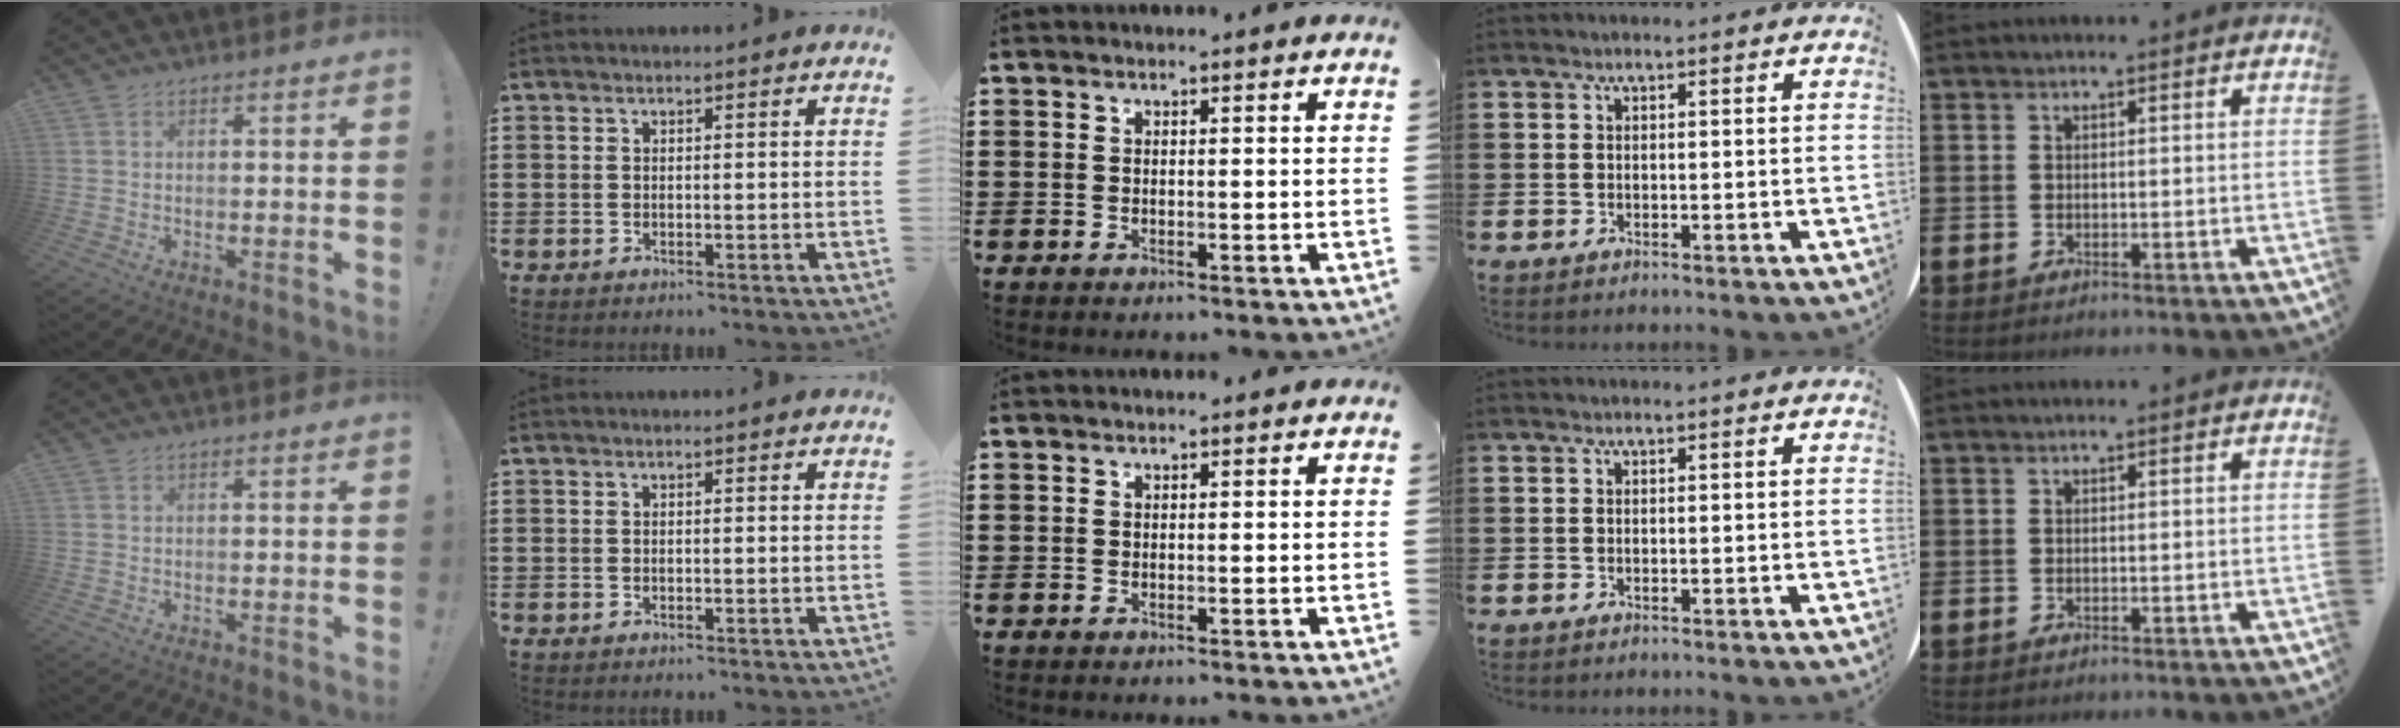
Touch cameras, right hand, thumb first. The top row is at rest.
{}